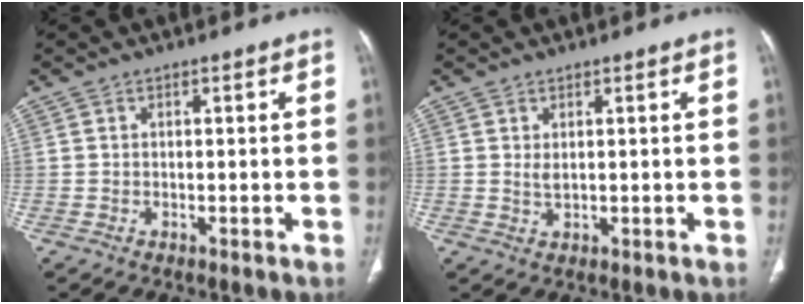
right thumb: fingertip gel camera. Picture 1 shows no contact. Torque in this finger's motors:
{"motor_torque": [0.21, 0.04, 0.00, -0.34, -0.01]}